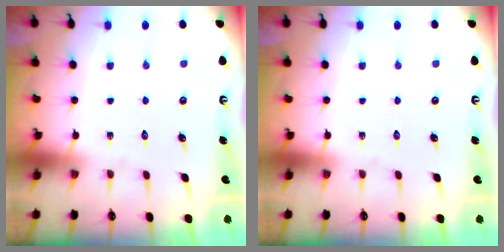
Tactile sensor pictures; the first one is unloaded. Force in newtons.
{"total": 0.0}